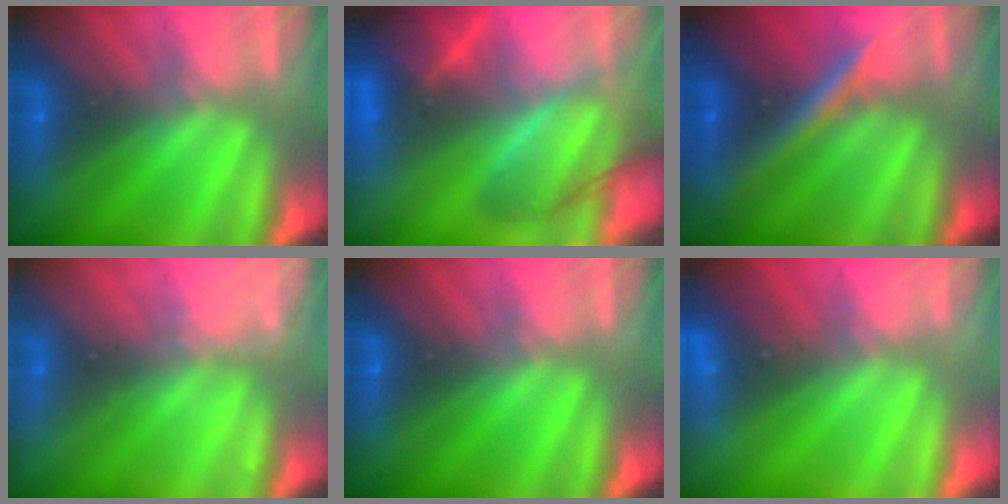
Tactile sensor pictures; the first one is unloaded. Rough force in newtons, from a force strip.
{"total": 5.9}
{"total": 2.4}
{"total": 2.2}
{"total": 0.0}
{"total": 2.3}